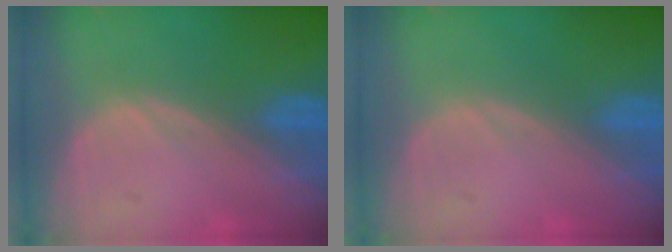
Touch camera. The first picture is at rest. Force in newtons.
{"total": 0.0}